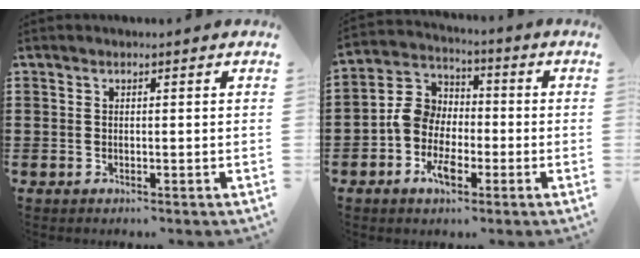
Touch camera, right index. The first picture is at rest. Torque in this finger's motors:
{"motor_torque": [1.07, 1.07, 0.58, 0.05]}